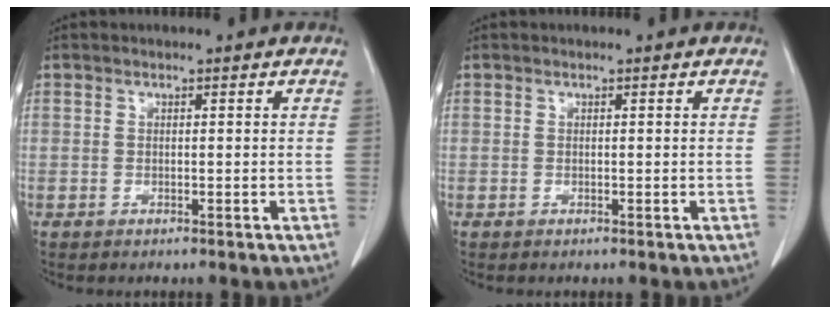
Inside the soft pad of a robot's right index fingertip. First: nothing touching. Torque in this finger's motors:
{"motor_torque": [0.00, 0.00, 0.00, 0.00]}